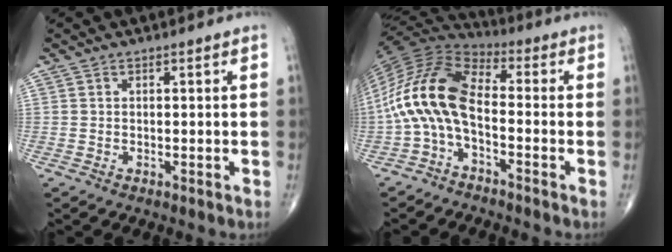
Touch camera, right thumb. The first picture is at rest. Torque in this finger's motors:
{"motor_torque": [0.56, 0.56, 2.14, -0.43, 0.24]}